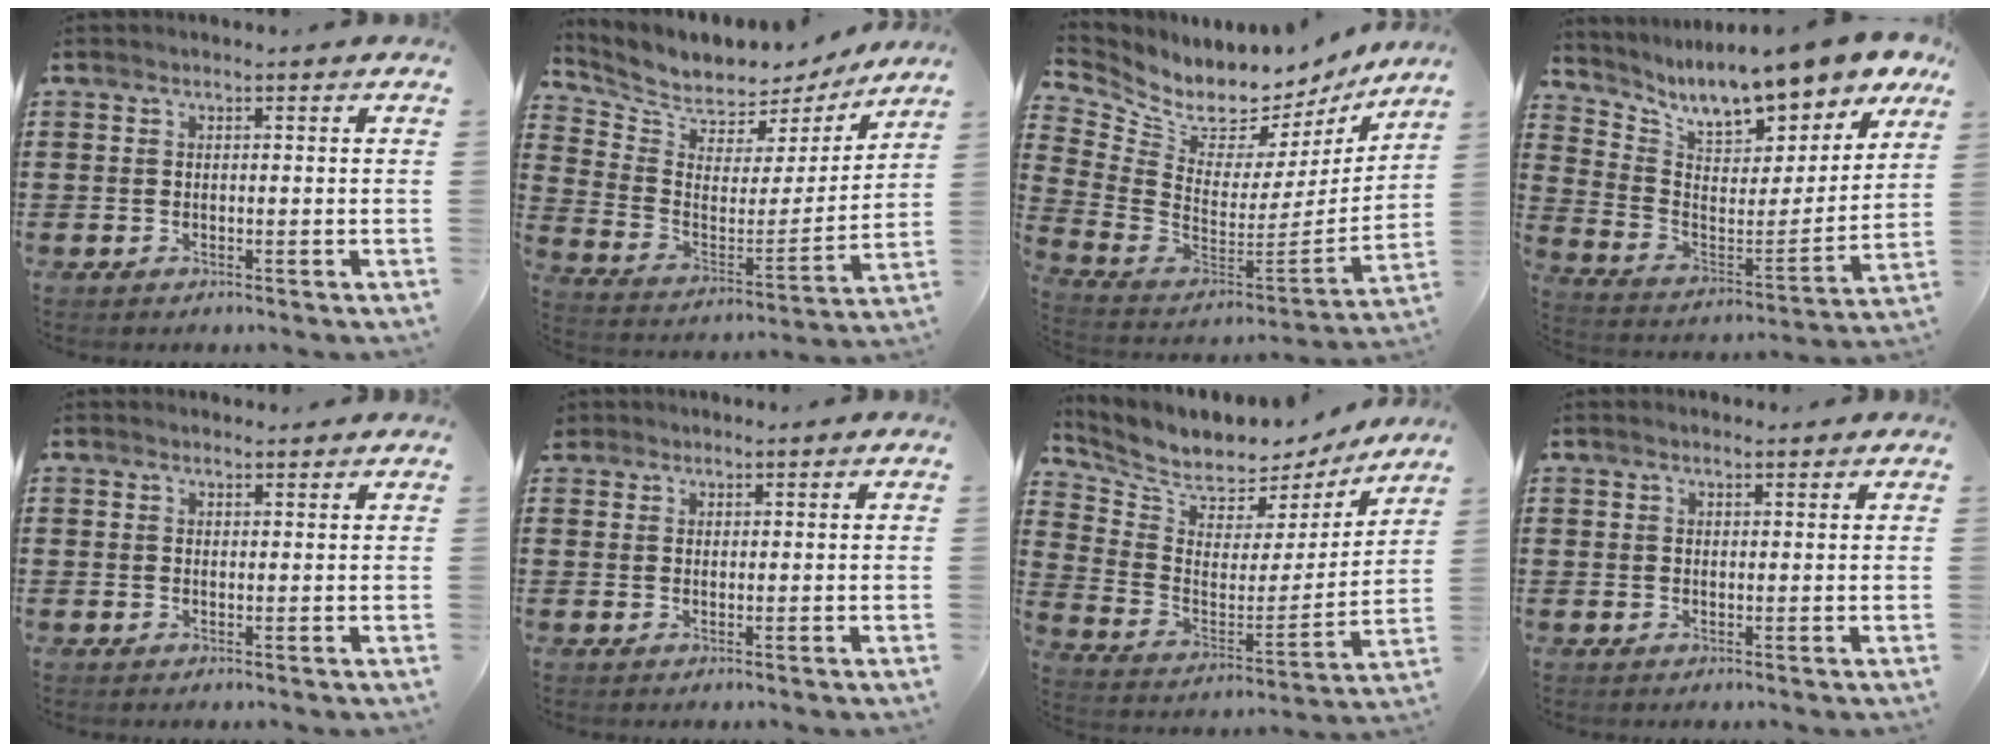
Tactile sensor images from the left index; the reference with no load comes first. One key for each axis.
{"total": 6.1, "fx": 5.7, "fy": 2.1, "fz": 0.5, "tx": -0.043, "ty": -0.053, "tz": 0.094}
{"total": 6.3, "fx": 5.6, "fy": 2.6, "fz": 1.5, "tx": -0.070, "ty": -0.064, "tz": 0.095}
{"total": 10.5, "fx": 9.5, "fy": 1.2, "fz": 4.2, "tx": -0.108, "ty": -0.073, "tz": 0.160}
{"total": 1.1, "fx": 1.0, "fy": 0.4, "fz": 0.0, "tx": -0.002, "ty": 0.002, "tz": 0.021}
{"total": 1.2, "fx": 1.0, "fy": 0.7, "fz": 0.1, "tx": -0.005, "ty": 0.004, "tz": 0.020}
{"total": 6.2, "fx": 5.6, "fy": 2.4, "fz": 1.1, "tx": -0.052, "ty": -0.053, "tz": 0.093}
{"total": 1.1, "fx": 0.9, "fy": 0.2, "fz": 0.6, "tx": -0.012, "ty": 0.002, "tz": 0.016}